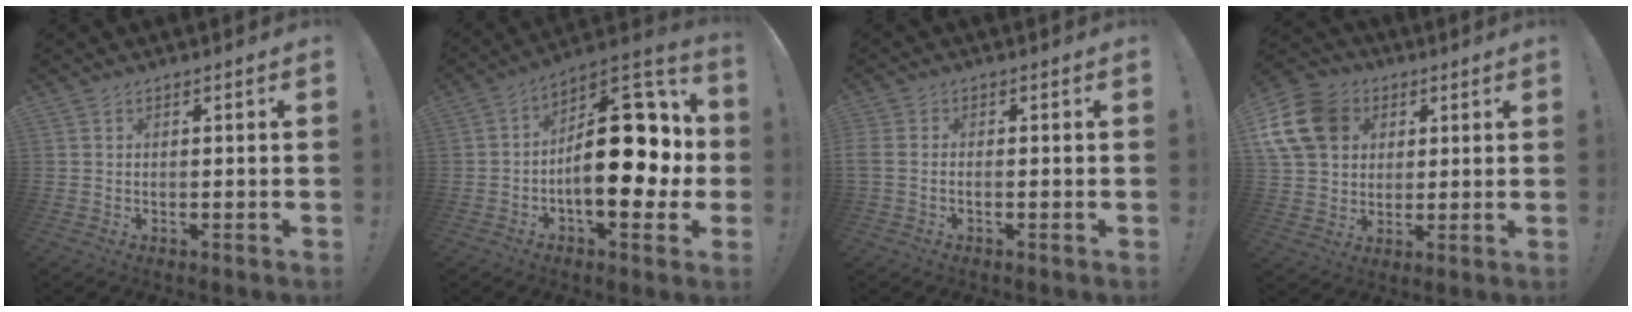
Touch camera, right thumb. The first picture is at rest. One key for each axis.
{"total": 24.5, "fx": -0.6, "fy": 12.6, "fz": 21.0, "tx": -0.292, "ty": 0.006, "tz": 0.000}
{"total": 2.3, "fx": -0.9, "fy": 1.0, "fz": 1.9, "tx": -0.043, "ty": 0.002, "tz": -0.015}
{"total": 15.8, "fx": 4.9, "fy": 12.7, "fz": 8.1, "tx": -0.147, "ty": -0.013, "tz": 0.102}